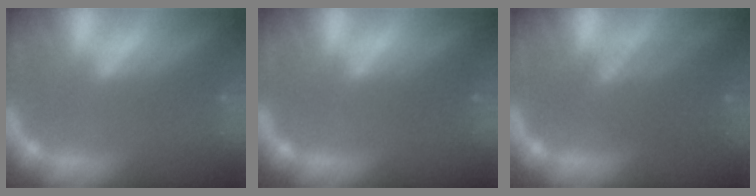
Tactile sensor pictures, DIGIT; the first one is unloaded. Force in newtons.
{"total": 1.5}
{"total": 5.5}